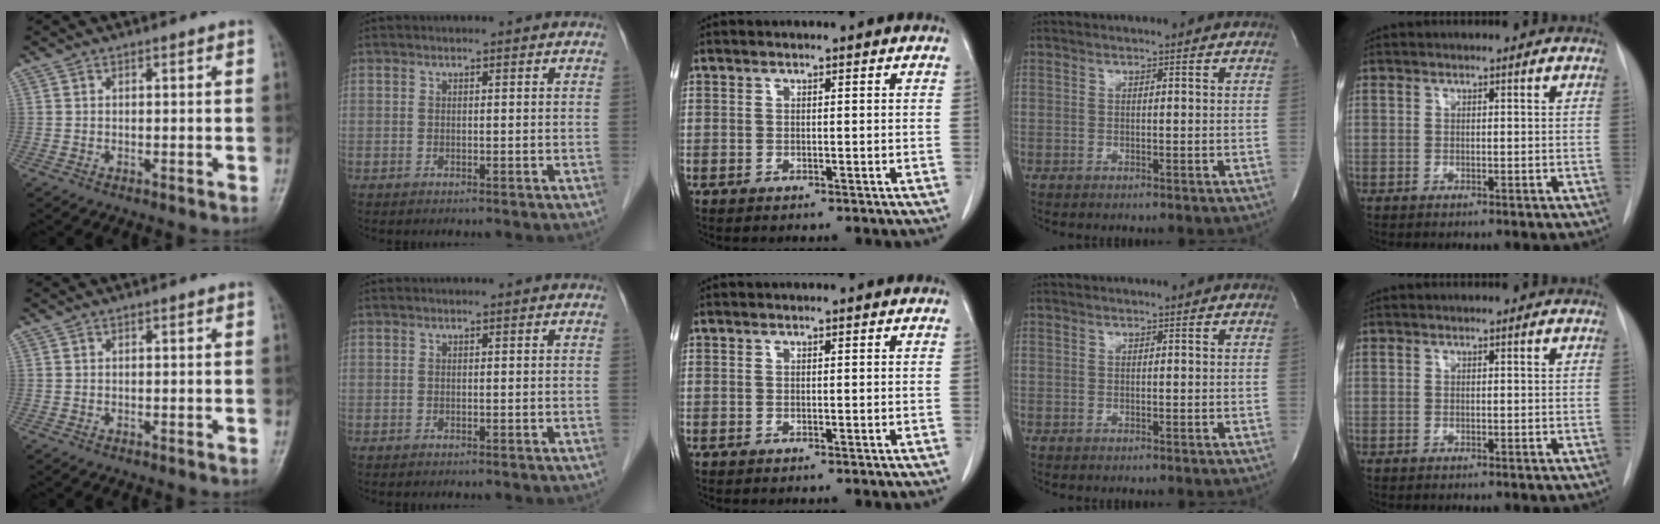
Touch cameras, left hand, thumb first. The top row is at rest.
{}